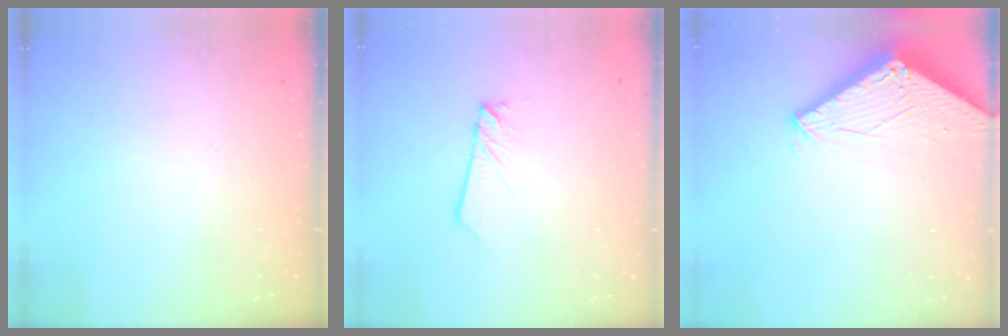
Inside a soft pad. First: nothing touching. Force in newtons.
{"total": 1.9, "press": 1.9, "slide": 0.2}
{"total": 2.8, "press": 2.8, "slide": 0.2}